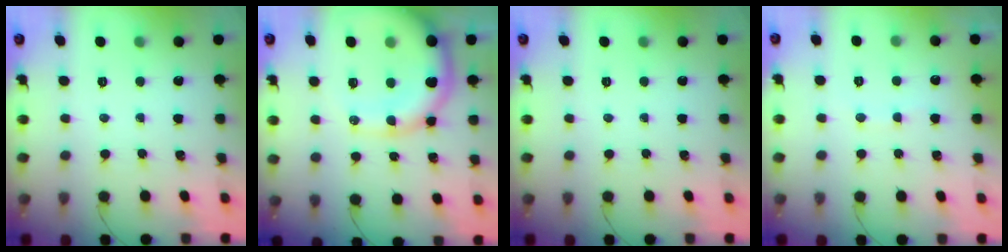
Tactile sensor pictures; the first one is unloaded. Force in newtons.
{"total": 15.2, "press": 14.6, "slide": 4.2}
{"total": 0.0}
{"total": 4.8, "press": 4.8, "slide": 0.7}